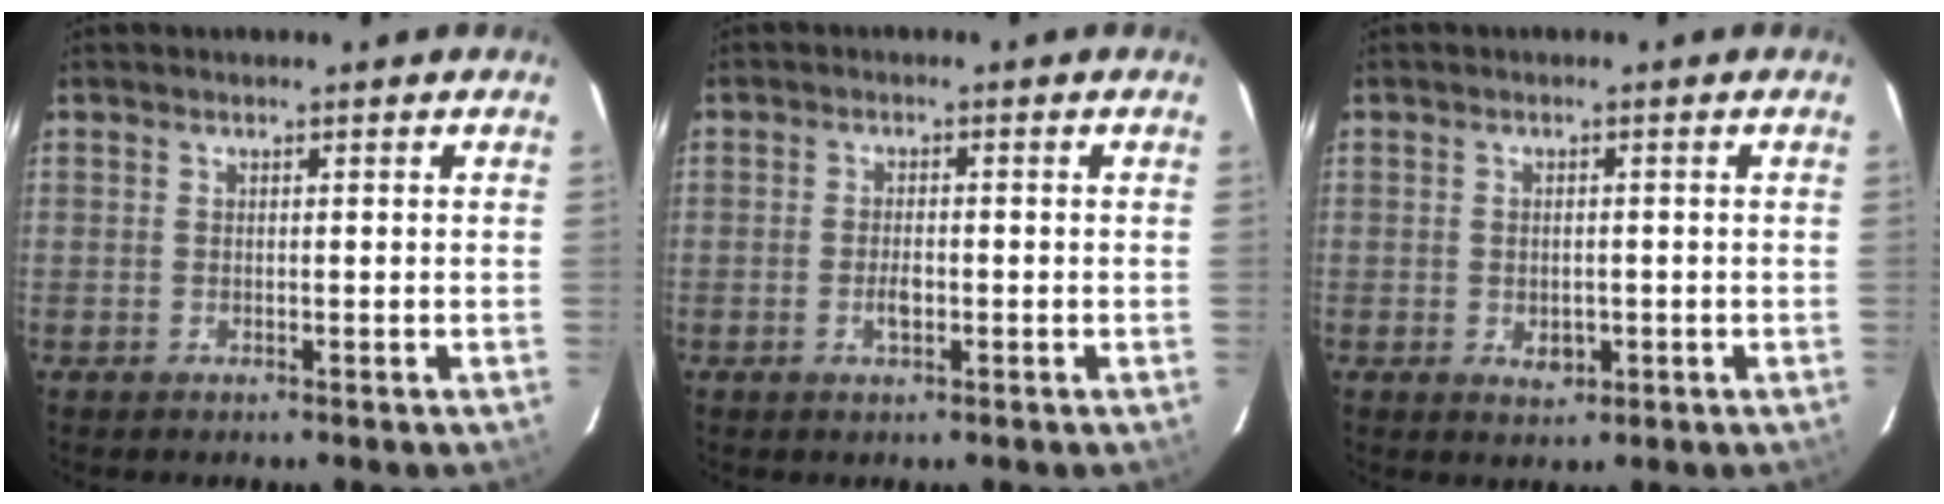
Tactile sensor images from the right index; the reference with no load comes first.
{"total": 2.6, "force": [-0.7, 1.2, 2.2], "torque": [-0.041, -0.001, -0.013]}
{"total": 3.0, "force": [-0.6, 2.2, 1.9], "torque": [-0.031, -0.003, -0.004]}